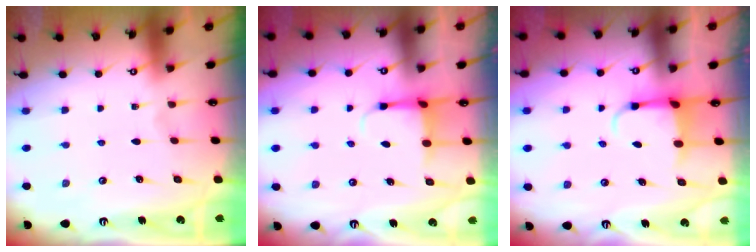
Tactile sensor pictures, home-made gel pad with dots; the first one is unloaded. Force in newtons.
{"total": 3.9, "press": 3.8, "slide": 1.1}
{"total": 3.9, "press": 3.7, "slide": 1.0}